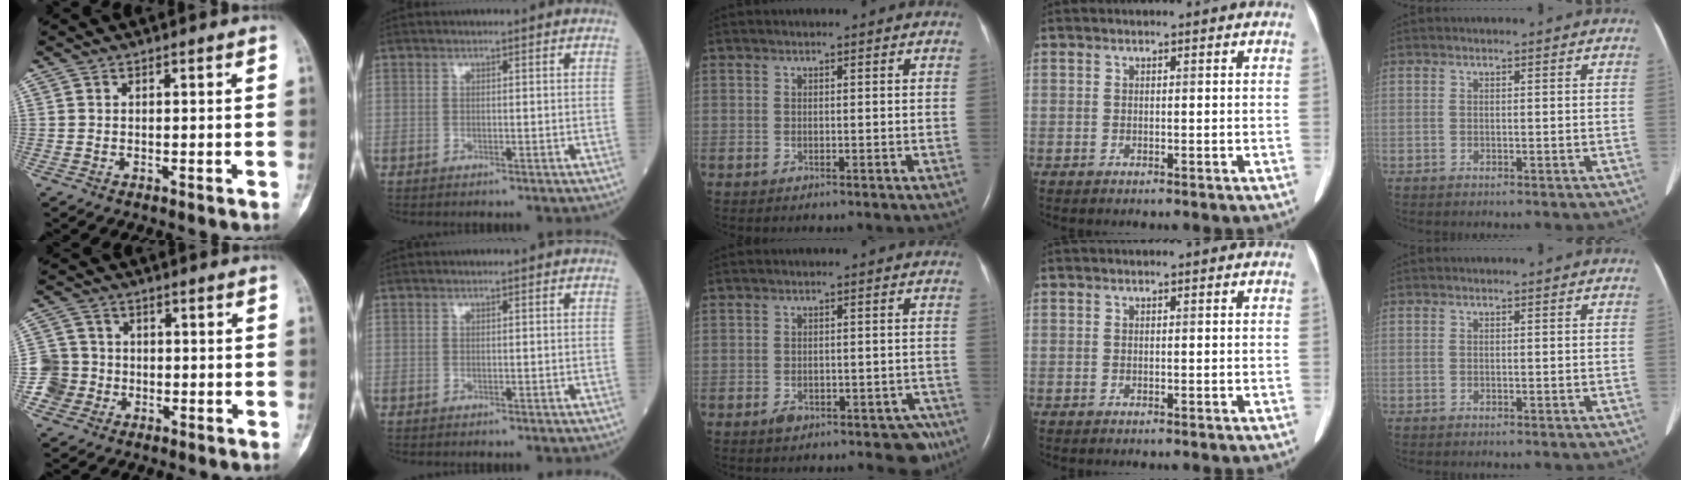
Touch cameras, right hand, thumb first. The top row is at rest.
{"thumb": {"total": 6.0, "force": [-1.7, 5.8, 0.5], "torque": [0.017, 0.018, -0.036]}, "middle": {"total": 5.8, "force": [-3.8, 2.9, 3.2], "torque": [-0.021, 0.015, -0.045]}}